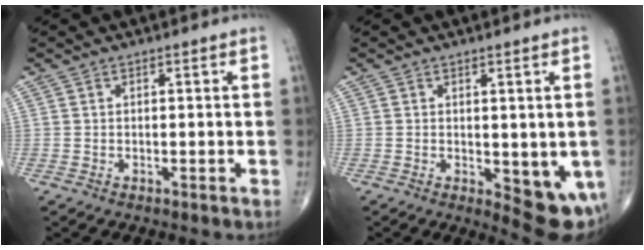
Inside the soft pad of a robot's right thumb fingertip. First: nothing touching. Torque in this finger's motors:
{"motor_torque": [-0.19, 0.66, 0.45, 0.42, 0.15]}